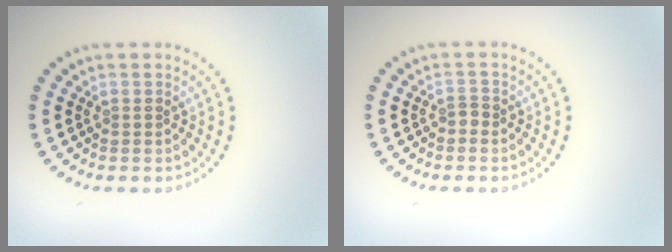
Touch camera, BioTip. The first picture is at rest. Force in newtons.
{"total": 0.9, "press": 0.6, "slide": 0.6}